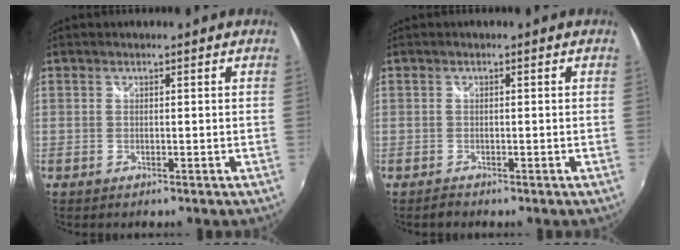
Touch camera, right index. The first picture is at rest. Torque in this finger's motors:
{"motor_torque": [-0.16, 0.06, -0.23, -0.09]}